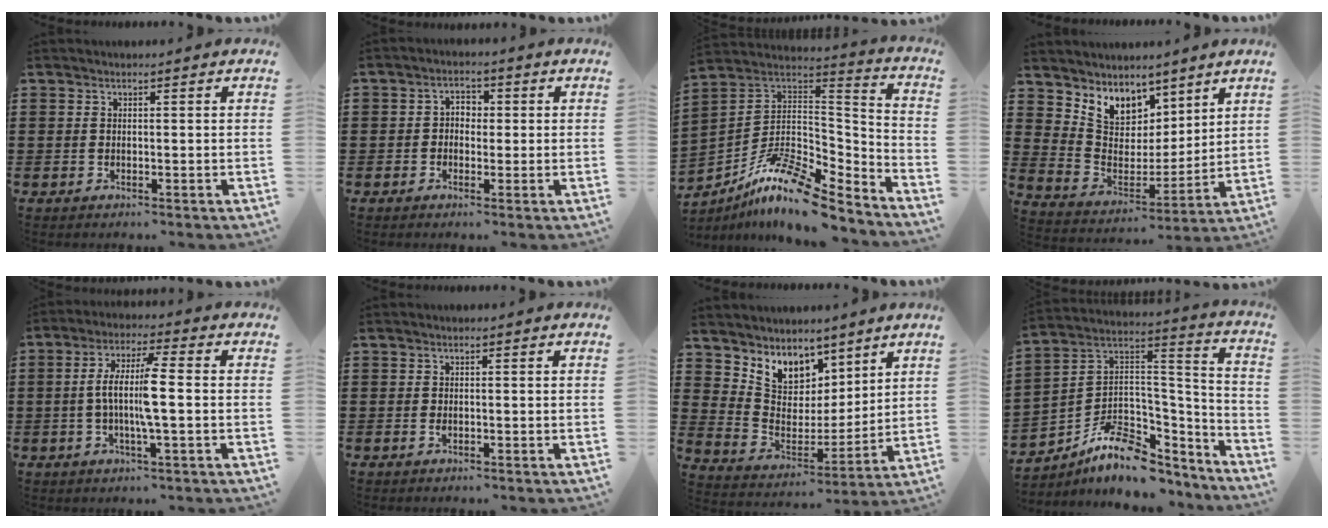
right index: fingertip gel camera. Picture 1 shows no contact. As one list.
[{"total": 2.1, "force": [-0.7, 1.9, 0.8], "torque": [-0.022, 0.012, -0.017]}, {"total": 13.3, "force": [-9.2, 4.1, 8.7], "torque": [-0.170, 0.019, -0.173]}, {"total": 7.3, "force": [5.5, 4.8, 0.5], "torque": [-0.061, -0.045, 0.106]}, {"total": 7.5, "force": [-0.5, 0.8, 7.4], "torque": [-0.146, -0.008, -0.016]}, {"total": 0.6, "force": [0.0, 0.2, 0.5], "torque": [-0.011, -0.005, 0.002]}, {"total": 7.2, "force": [5.5, 4.6, 0.2], "torque": [-0.048, -0.050, 0.103]}, {"total": 10.4, "force": [-6.2, 6.1, 5.7], "torque": [-0.125, 0.010, -0.113]}]